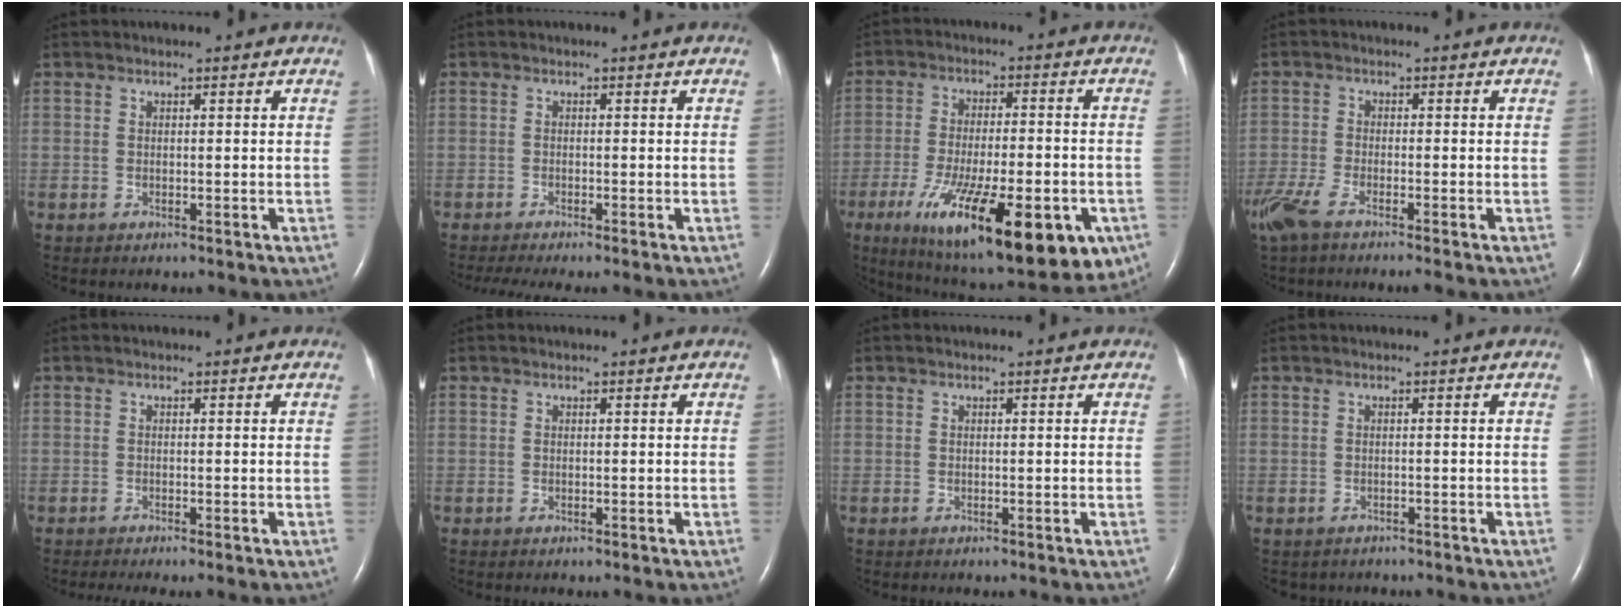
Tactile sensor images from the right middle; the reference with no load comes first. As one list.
[{"total": 4.2, "force": [-3.4, -0.1, 2.4], "torque": [-0.035, -0.010, -0.055]}, {"total": 23.4, "force": [-11.0, 6.5, 19.6], "torque": [-0.275, -0.040, -0.160]}, {"total": 6.2, "force": [-4.7, 0.7, 4.0], "torque": [-0.084, -0.016, -0.090]}, {"total": 2.0, "force": [-1.6, -0.2, 1.3], "torque": [-0.015, -0.003, -0.021]}, {"total": 0.0}, {"total": 0.0}, {"total": 2.3, "force": [-2.0, 1.1, 0.4], "torque": [-0.013, -0.001, -0.021]}]